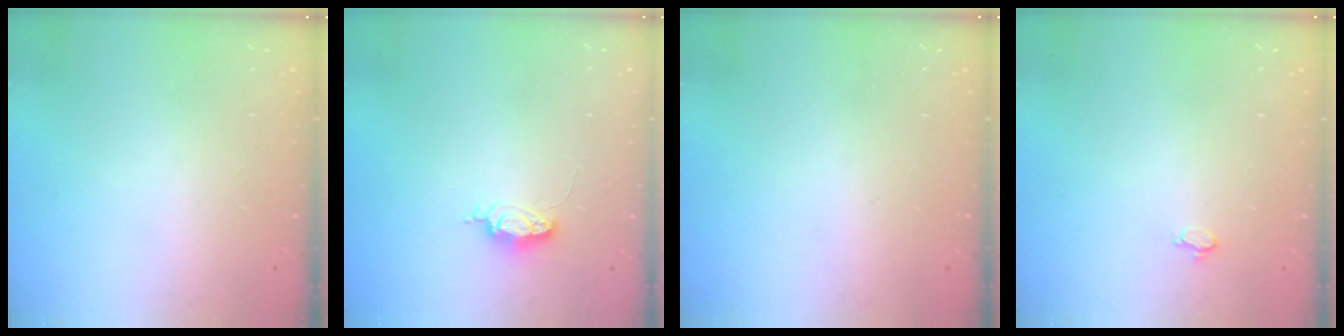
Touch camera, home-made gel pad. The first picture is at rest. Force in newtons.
{"total": 4.0, "press": 3.9, "slide": 0.5}
{"total": 1.2, "press": 1.1, "slide": 0.2}
{"total": 2.8, "press": 2.8, "slide": 0.3}